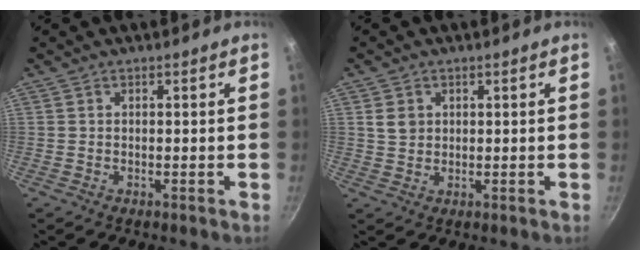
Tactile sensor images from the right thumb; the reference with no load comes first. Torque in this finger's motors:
{"motor_torque": [-0.66, 0.27, 0.19, -0.17, 0.00]}